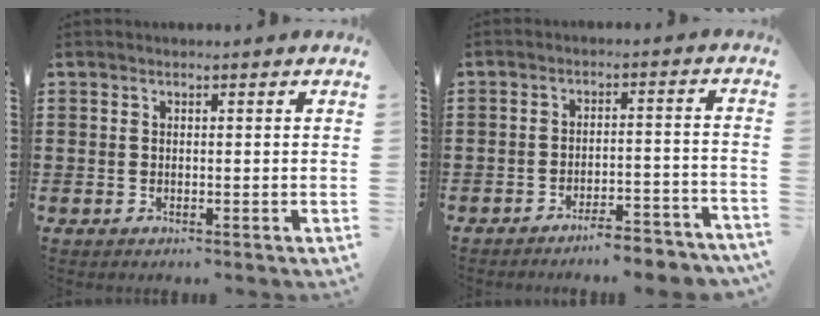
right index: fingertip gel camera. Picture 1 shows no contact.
{"total": 4.6, "force": [-4.4, -0.3, 1.3], "torque": [-0.024, -0.008, -0.086]}